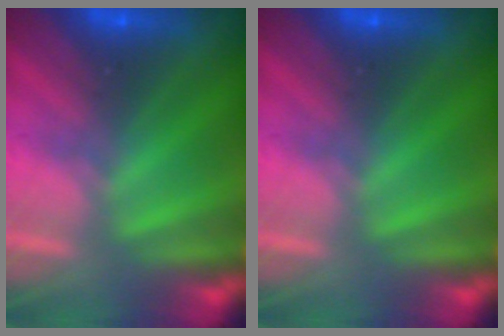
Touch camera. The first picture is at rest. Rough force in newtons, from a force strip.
{"total": 0.0}